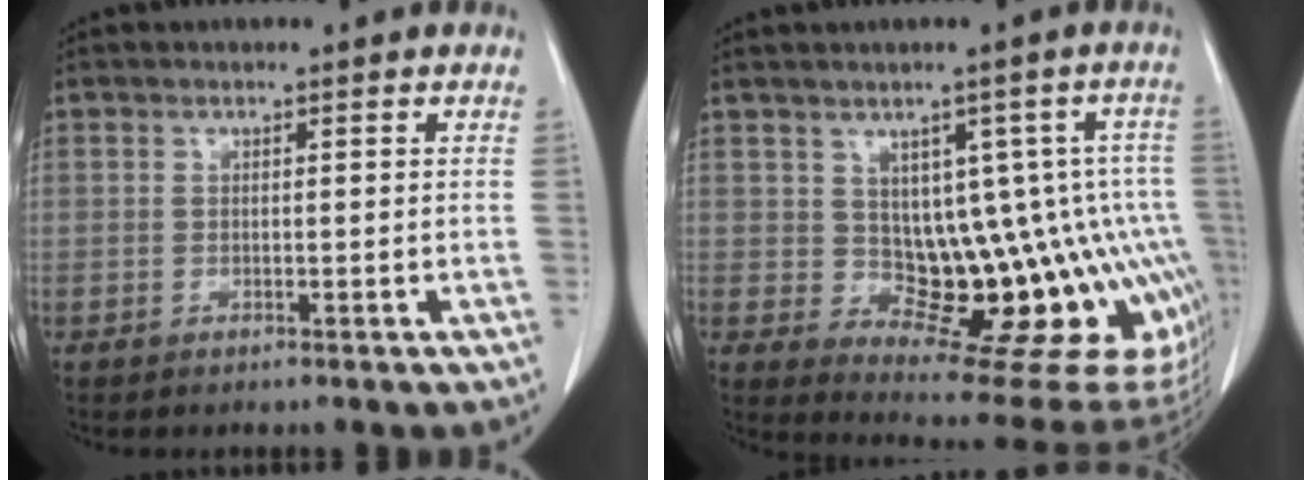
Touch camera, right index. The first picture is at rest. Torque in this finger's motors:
{"motor_torque": [0.60, 0.12, 0.44, 0.03]}